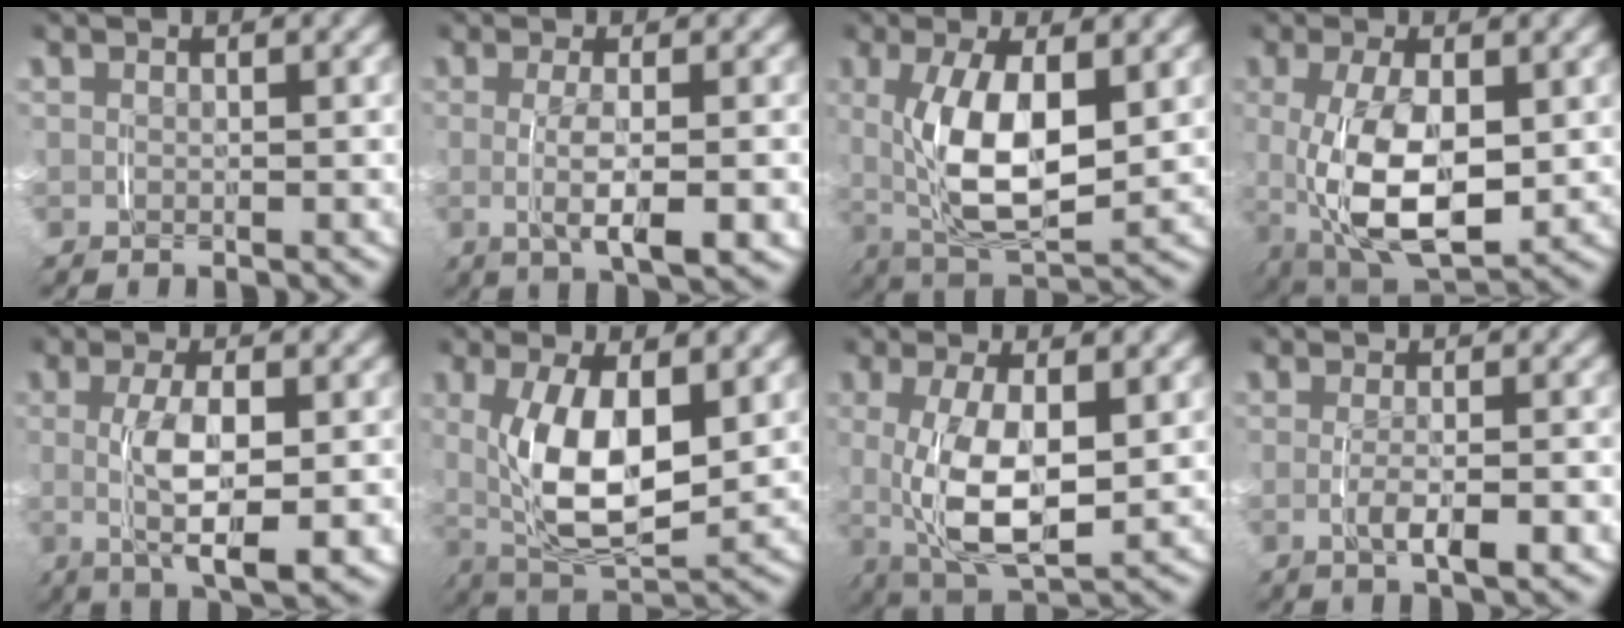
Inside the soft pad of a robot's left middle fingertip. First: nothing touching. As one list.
[{"total": 4.2, "force": [-0.9, 0.4, 4.1], "torque": [-0.062, -0.005, -0.011]}, {"total": 7.5, "force": [0.5, 3.1, 6.8], "torque": [-0.131, -0.008, 0.017]}, {"total": 7.3, "force": [-0.8, 3.1, 6.5], "torque": [-0.119, -0.017, -0.003]}, {"total": 6.2, "force": [-0.8, 1.6, 6.0], "torque": [-0.104, -0.013, -0.007]}, {"total": 8.2, "force": [0.7, 3.8, 7.3], "torque": [-0.138, -0.010, 0.020]}, {"total": 7.2, "force": [-0.1, 2.9, 6.5], "torque": [-0.122, -0.011, 0.007]}, {"total": 2.7, "force": [-1.1, 0.0, 2.5], "torque": [-0.041, -0.004, -0.015]}]